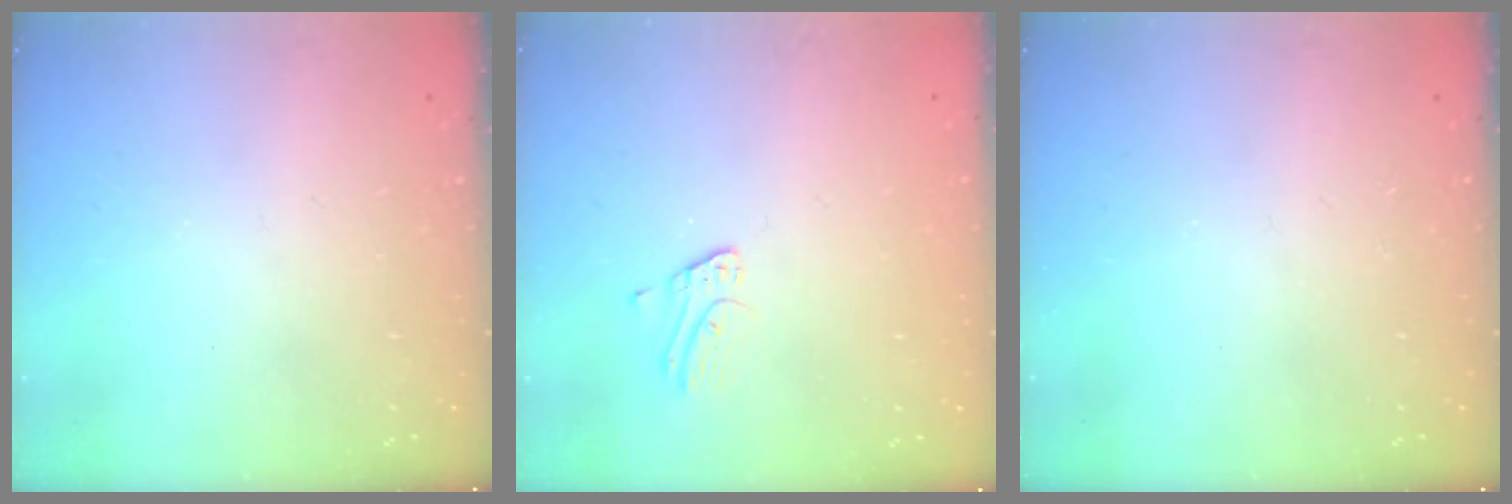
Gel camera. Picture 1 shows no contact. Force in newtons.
{"total": 2.7, "press": 2.7, "slide": 0.2}
{"total": 0.0}